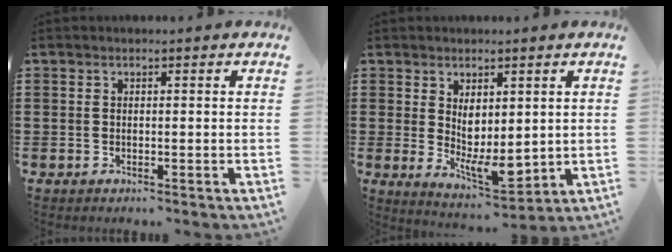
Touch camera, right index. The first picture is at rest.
{"total": 4.4, "force": [1.1, 2.4, 3.5], "torque": [-0.071, -0.015, 0.017]}